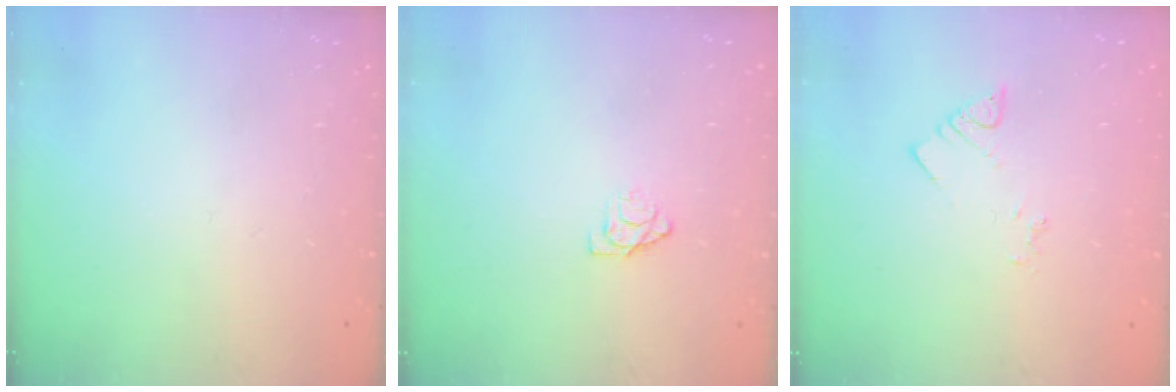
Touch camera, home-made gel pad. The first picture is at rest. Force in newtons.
{"total": 4.5, "press": 4.5, "slide": 0.3}
{"total": 3.2, "press": 3.1, "slide": 0.5}